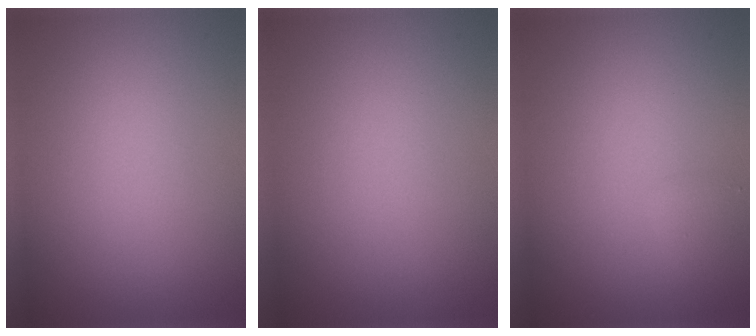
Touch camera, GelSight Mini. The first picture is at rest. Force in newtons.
{"total": 0.0}
{"total": 0.7, "press": 0.7, "slide": 0.0}